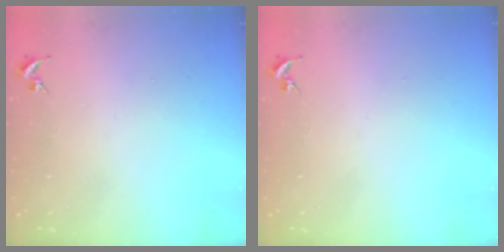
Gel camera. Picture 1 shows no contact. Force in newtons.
{"total": 0.0}